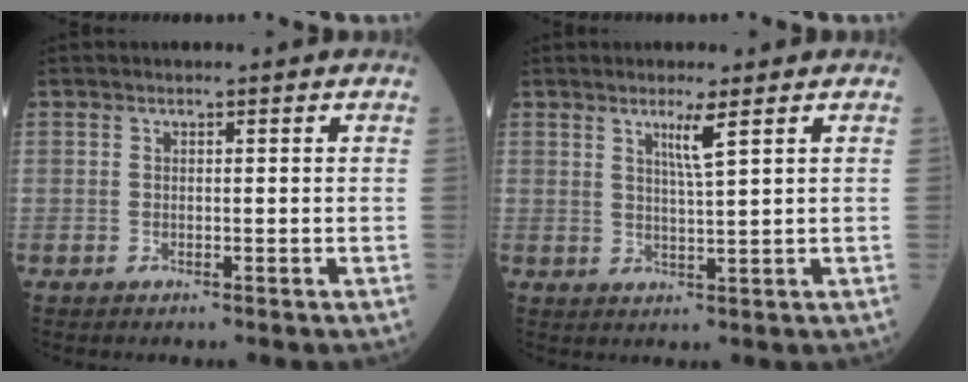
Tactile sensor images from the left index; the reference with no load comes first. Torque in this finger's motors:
{"motor_torque": [0.66, -0.41, 0.13, 0.04]}